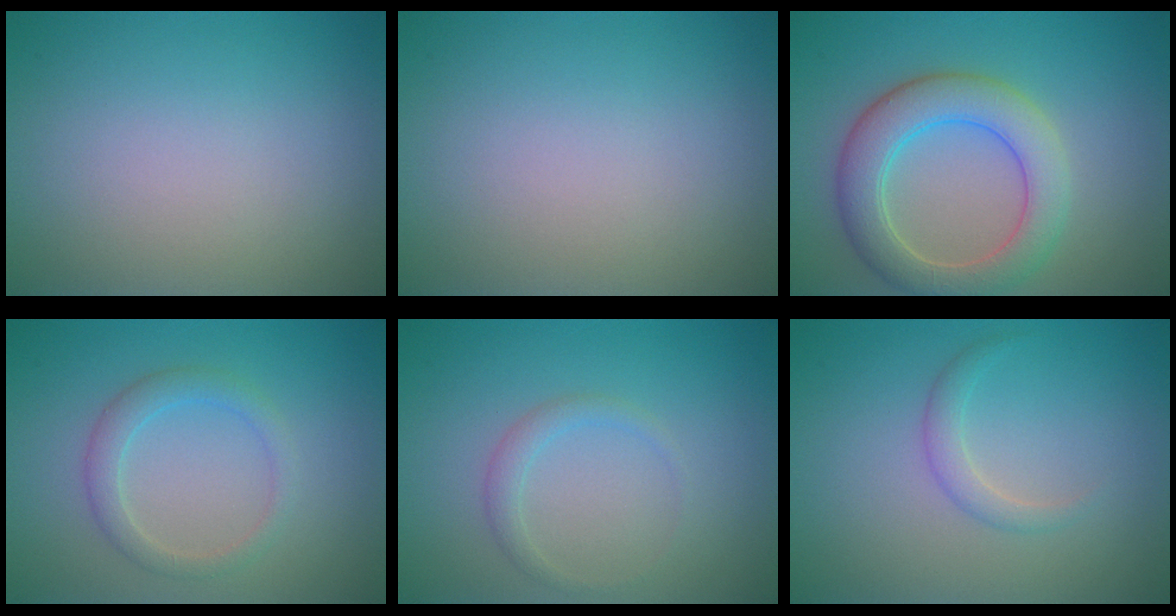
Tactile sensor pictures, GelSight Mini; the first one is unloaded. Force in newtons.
{"total": 0.0}
{"total": 5.7, "press": 5.7, "slide": 0.5}
{"total": 2.2, "press": 2.2, "slide": 0.0}
{"total": 1.3, "press": 1.3, "slide": 0.0}
{"total": 1.4, "press": 1.4, "slide": 0.1}